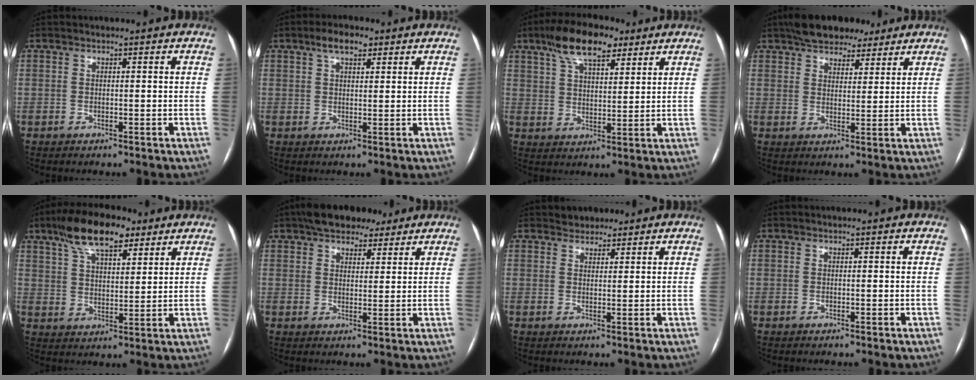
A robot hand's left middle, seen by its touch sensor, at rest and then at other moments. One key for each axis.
{"total": 4.4, "fx": 2.7, "fy": 1.8, "fz": 2.9, "tx": -0.055, "ty": 0.016, "tz": 0.048}
{"total": 11.0, "fx": 7.2, "fy": 4.1, "fz": 7.2, "tx": -0.132, "ty": 0.023, "tz": 0.127}
{"total": 9.9, "fx": 7.8, "fy": 4.5, "fz": 4.2, "tx": -0.055, "ty": 0.026, "tz": 0.122}
{"total": 12.0, "fx": 8.1, "fy": 4.4, "fz": 7.8, "tx": -0.142, "ty": 0.025, "tz": 0.144}
{"total": 9.0, "fx": 6.9, "fy": 4.1, "fz": 4.0, "tx": -0.051, "ty": 0.025, "tz": 0.108}
{"total": 2.5, "fx": 2.1, "fy": 1.4, "fz": 0.0, "tx": 0.002, "ty": 0.010, "tz": 0.031}
{"total": 0.0}